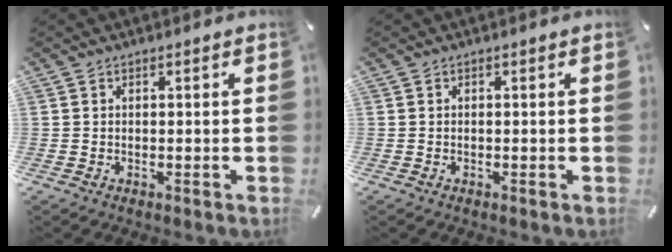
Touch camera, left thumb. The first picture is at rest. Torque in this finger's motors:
{"motor_torque": [0.00, -0.03, -0.06, -0.02, 0.00]}